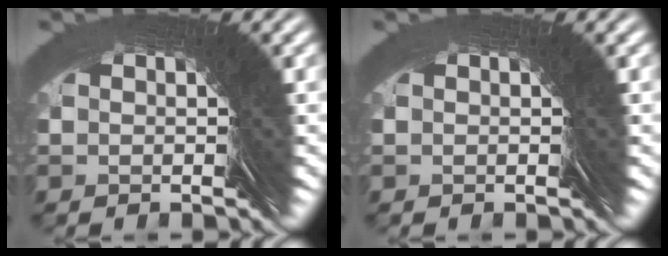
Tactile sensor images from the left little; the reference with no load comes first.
{"total": 0.0}